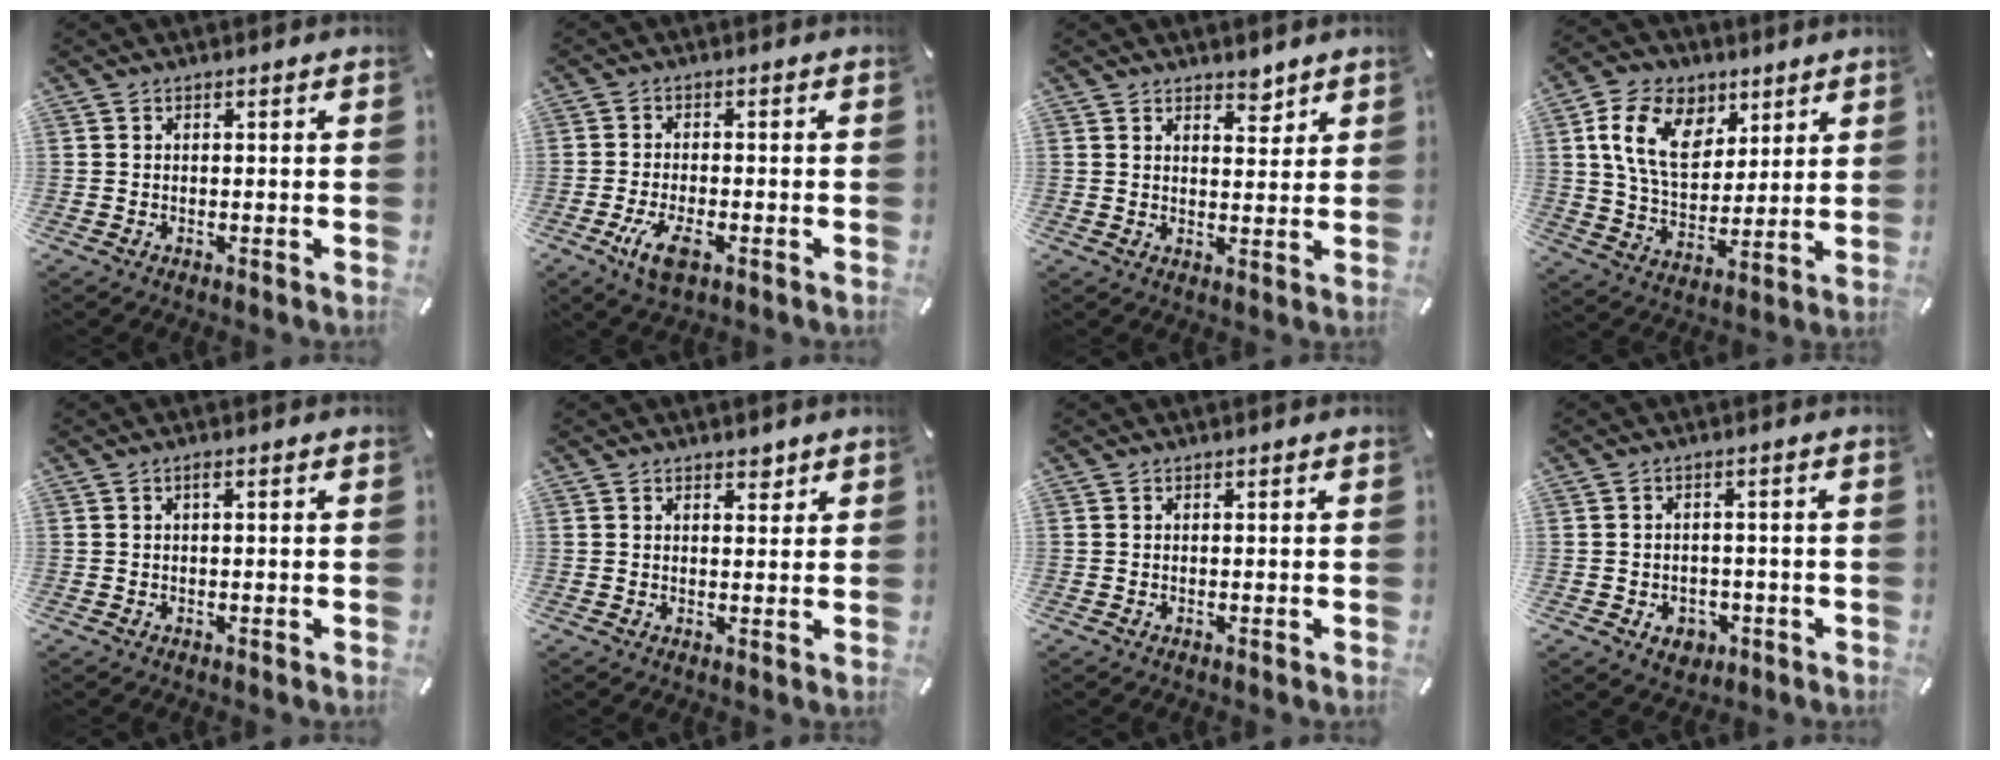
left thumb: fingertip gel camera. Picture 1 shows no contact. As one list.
[{"total": 6.3, "force": [-2.7, 2.8, 5.0], "torque": [-0.110, -0.002, -0.048]}, {"total": 3.7, "force": [3.1, 1.9, 0.9], "torque": [0.016, -0.027, 0.049]}, {"total": 14.1, "force": [6.1, 9.9, 7.9], "torque": [-0.154, -0.007, 0.116]}, {"total": 1.1, "force": [0.2, 0.2, 1.1], "torque": [-0.022, 0.002, 0.003]}, {"total": 2.4, "force": [1.7, 1.5, 0.7], "torque": [0.007, -0.009, 0.025]}, {"total": 0.0}, {"total": 4.5, "force": [-1.6, 3.8, 1.9], "torque": [-0.015, 0.002, -0.029]}]